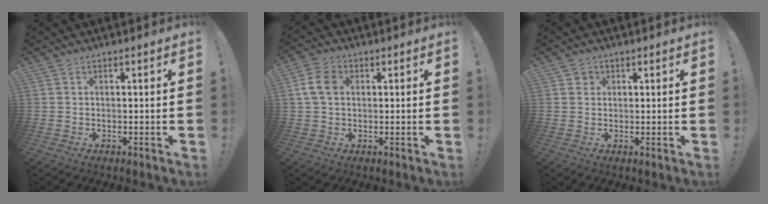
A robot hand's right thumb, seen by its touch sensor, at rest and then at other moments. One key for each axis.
{"total": 7.1, "fx": 1.3, "fy": 4.9, "fz": 4.9, "tx": -0.098, "ty": 0.009, "tz": 0.027}
{"total": 1.8, "fx": 0.9, "fy": 1.5, "fz": 0.2, "tx": 0.009, "ty": -0.005, "tz": 0.014}